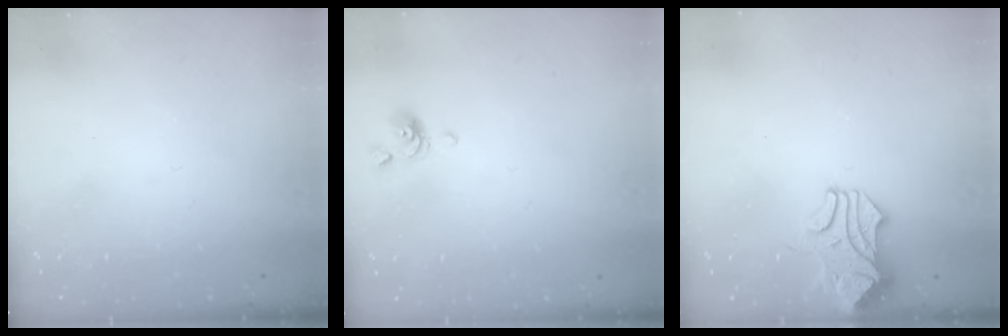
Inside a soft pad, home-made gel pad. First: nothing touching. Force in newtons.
{"total": 1.9, "press": 1.8, "slide": 0.6}
{"total": 1.1, "press": 1.0, "slide": 0.3}